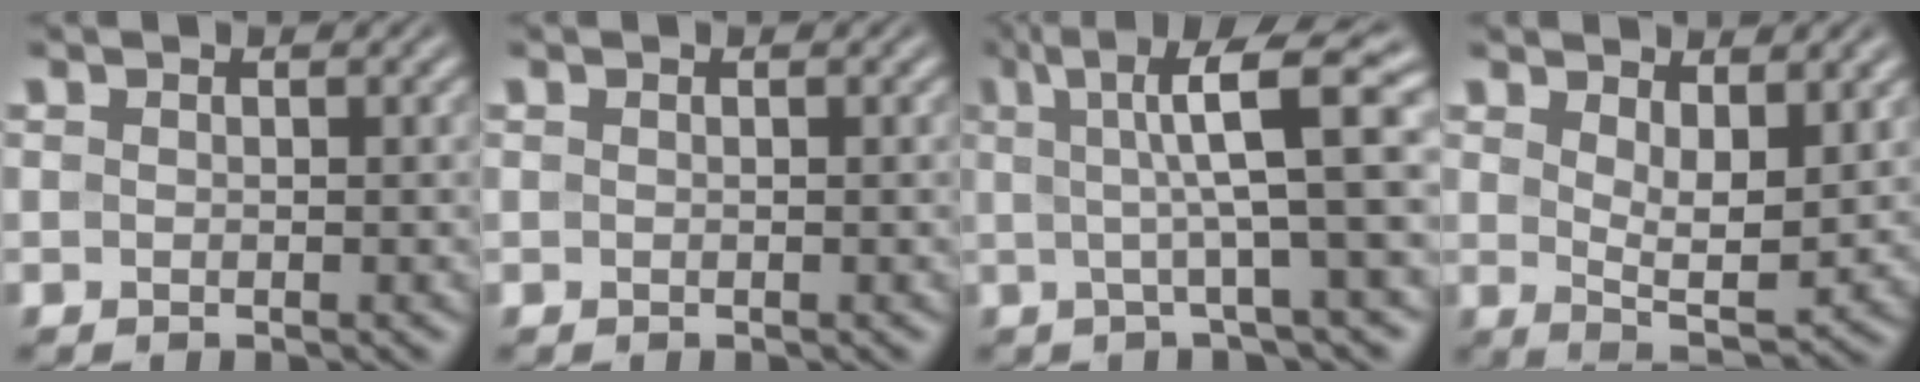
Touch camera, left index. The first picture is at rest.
{"total": 0.0}
{"total": 9.0, "force": [2.1, 1.5, 8.6], "torque": [-0.113, 0.021, 0.026]}
{"total": 5.2, "force": [2.1, 2.0, 4.3], "torque": [-0.077, -0.015, 0.042]}